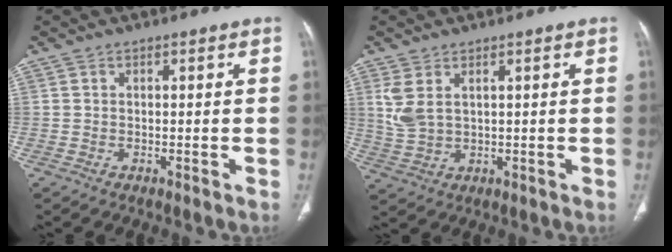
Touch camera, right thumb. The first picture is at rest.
{"total": 5.3, "force": [2.1, 2.7, 4.0], "torque": [-0.094, -0.003, 0.055]}